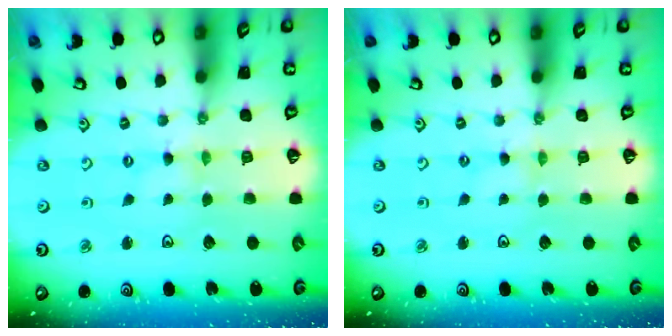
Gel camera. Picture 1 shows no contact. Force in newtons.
{"total": 0.0}